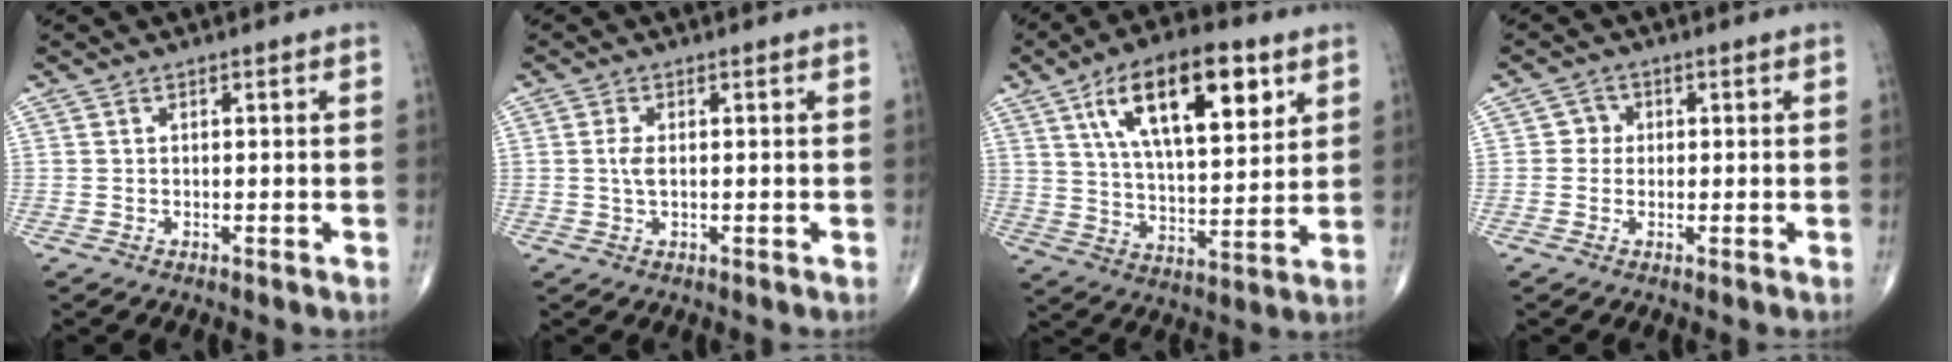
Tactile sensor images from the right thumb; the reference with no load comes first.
{"total": 2.2, "force": [0.1, 1.0, 2.0], "torque": [-0.046, 0.002, 0.002]}
{"total": 19.7, "force": [8.7, 8.3, 15.6], "torque": [-0.225, -0.027, 0.146]}
{"total": 2.2, "force": [0.1, 2.1, 0.6], "torque": [0.008, 0.007, -0.007]}